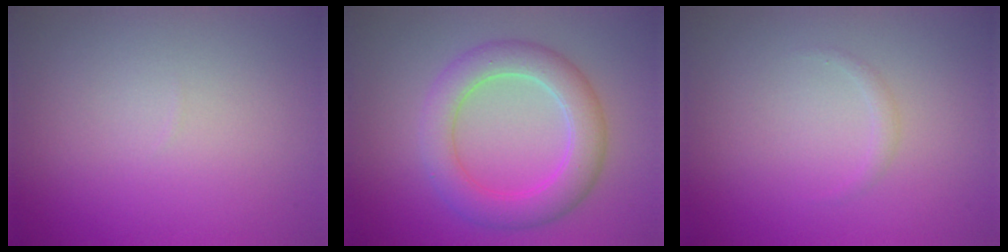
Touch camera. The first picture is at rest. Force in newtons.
{"total": 5.1, "press": 5.1, "slide": 0.1}
{"total": 0.6, "press": 0.6, "slide": 0.0}